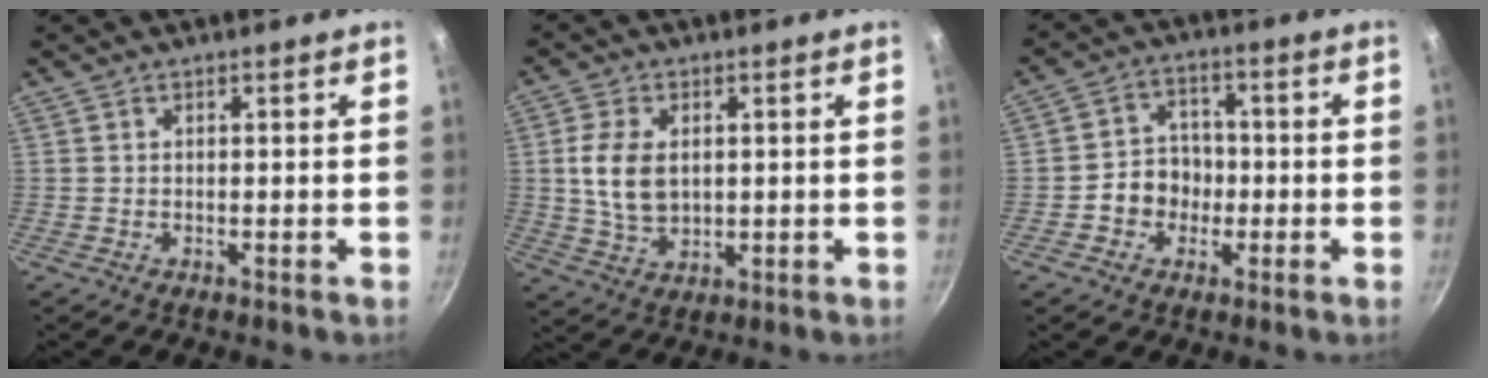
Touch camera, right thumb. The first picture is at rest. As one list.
[{"total": 8.6, "force": [1.2, 5.6, 6.5], "torque": [-0.118, -0.006, 0.026]}, {"total": 7.0, "force": [-1.6, 6.1, 2.9], "torque": [-0.007, 0.024, -0.034]}]